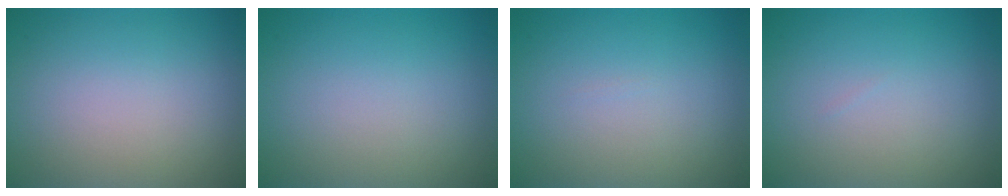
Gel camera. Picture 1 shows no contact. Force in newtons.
{"total": 0.0}
{"total": 0.0}
{"total": 0.0}